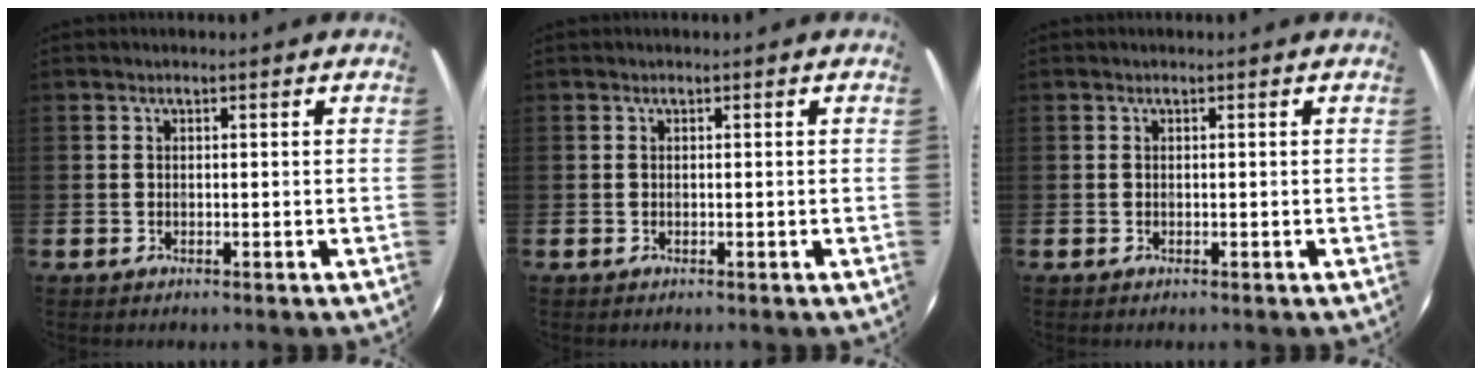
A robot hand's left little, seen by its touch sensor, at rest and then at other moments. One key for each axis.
{"total": 0.0}
{"total": 0.0}